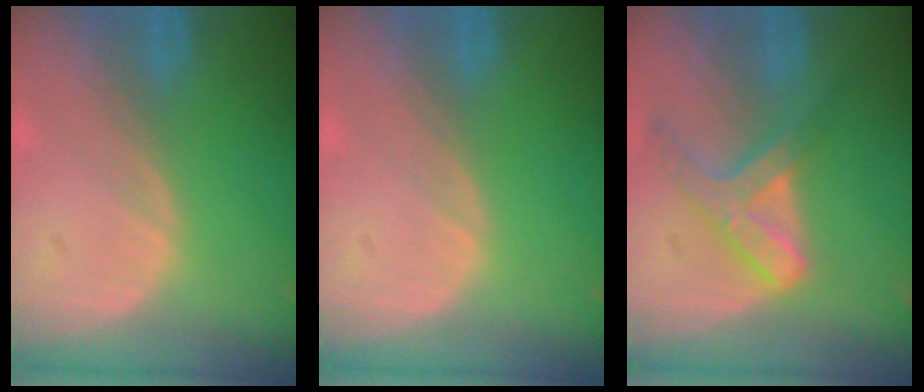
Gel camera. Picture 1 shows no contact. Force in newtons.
{"total": 0.0}
{"total": 7.1, "press": 6.0, "slide": 3.8}